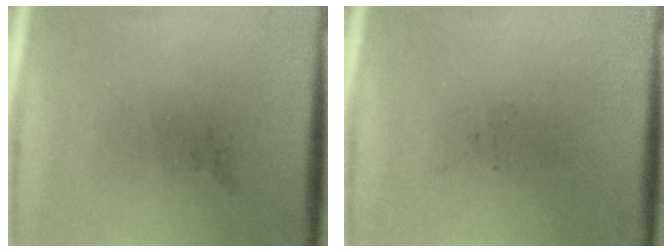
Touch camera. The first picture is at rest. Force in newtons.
{"total": 0.0}